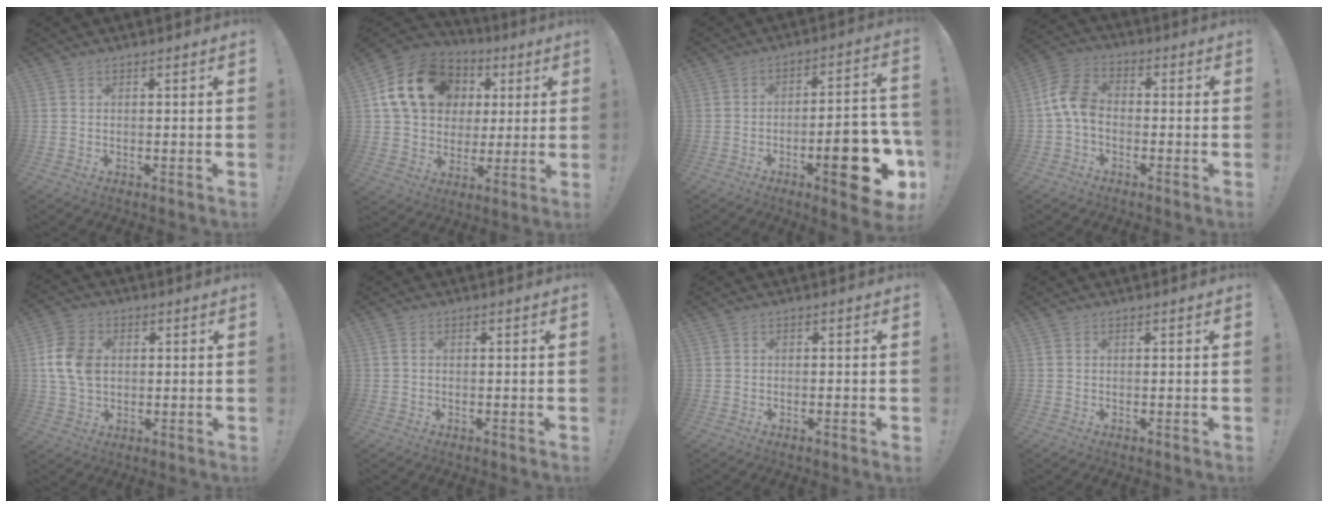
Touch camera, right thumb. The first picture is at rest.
{"total": 19.3, "force": [6.7, 15.1, 9.9], "torque": [-0.145, -0.014, 0.142]}
{"total": 18.9, "force": [-7.7, 5.5, 16.3], "torque": [-0.198, 0.038, -0.107]}
{"total": 9.6, "force": [-1.5, 6.5, 7.0], "torque": [-0.138, 0.015, -0.021]}
{"total": 11.3, "force": [1.1, 8.6, 7.1], "torque": [-0.137, 0.009, 0.024]}
{"total": 0.7, "force": [0.1, 0.2, 0.6], "torque": [-0.016, 0.004, 0.001]}
{"total": 1.2, "force": [-0.8, -0.3, 0.8], "torque": [-0.019, 0.002, -0.013]}
{"total": 0.0}